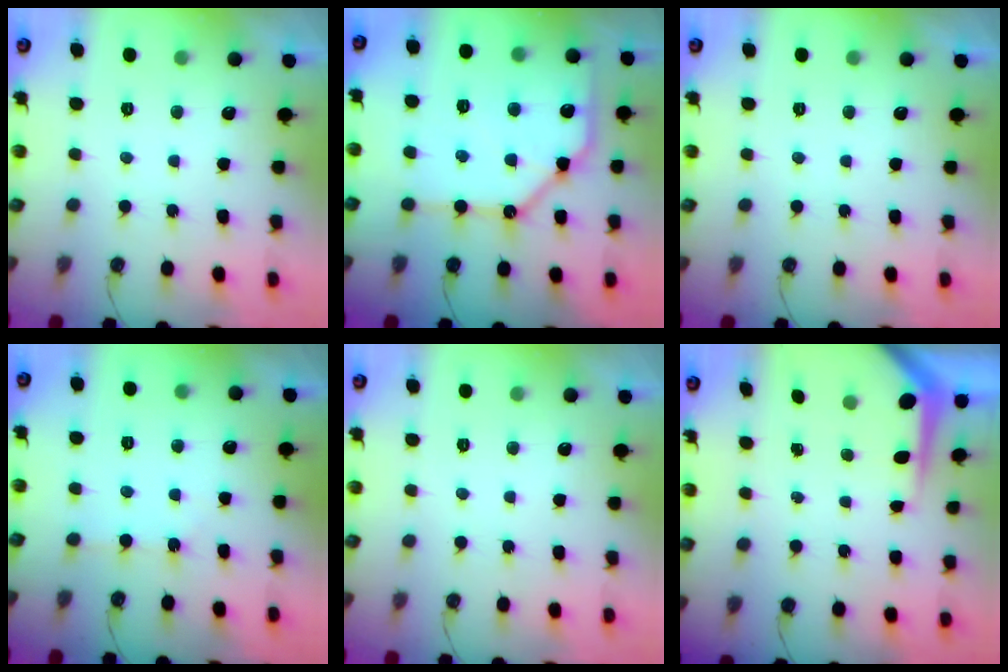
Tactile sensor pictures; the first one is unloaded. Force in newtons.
{"total": 17.0, "press": 16.8, "slide": 2.0}
{"total": 0.0}
{"total": 1.8, "press": 1.8, "slide": 0.4}
{"total": 0.0}
{"total": 4.5, "press": 4.5, "slide": 0.2}